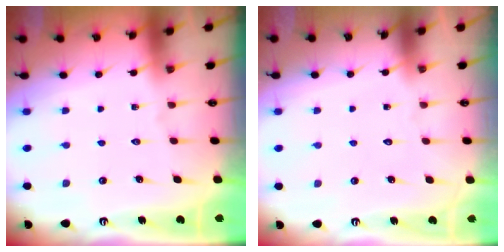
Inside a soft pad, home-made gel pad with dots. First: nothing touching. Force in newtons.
{"total": 1.6, "press": 1.6, "slide": 0.1}